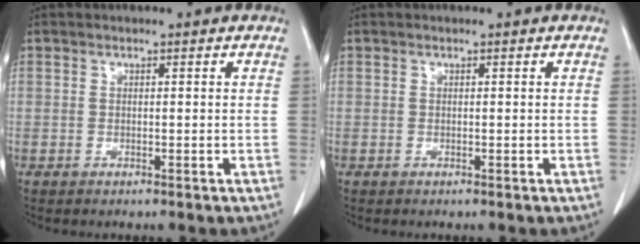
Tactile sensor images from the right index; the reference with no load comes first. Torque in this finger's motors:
{"motor_torque": [0.00, 0.00, 0.00, 0.00]}